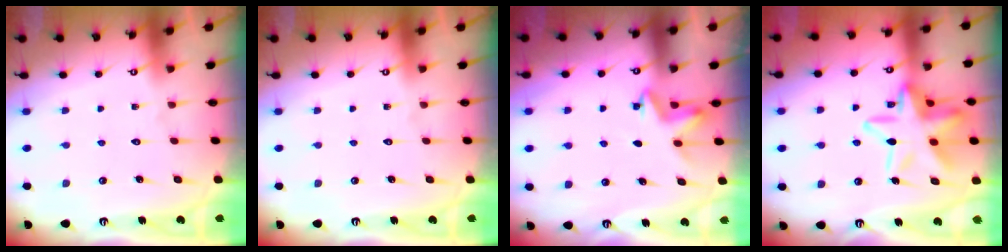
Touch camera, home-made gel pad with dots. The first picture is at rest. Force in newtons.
{"total": 0.0}
{"total": 3.9, "press": 3.8, "slide": 1.0}
{"total": 16.7, "press": 16.7, "slide": 1.5}